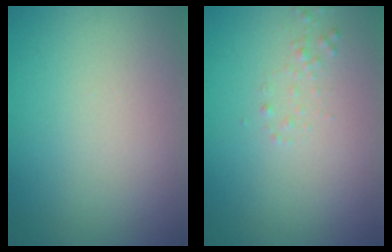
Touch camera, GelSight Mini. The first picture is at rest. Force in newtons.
{"total": 0.7, "press": 0.7, "slide": 0.0}